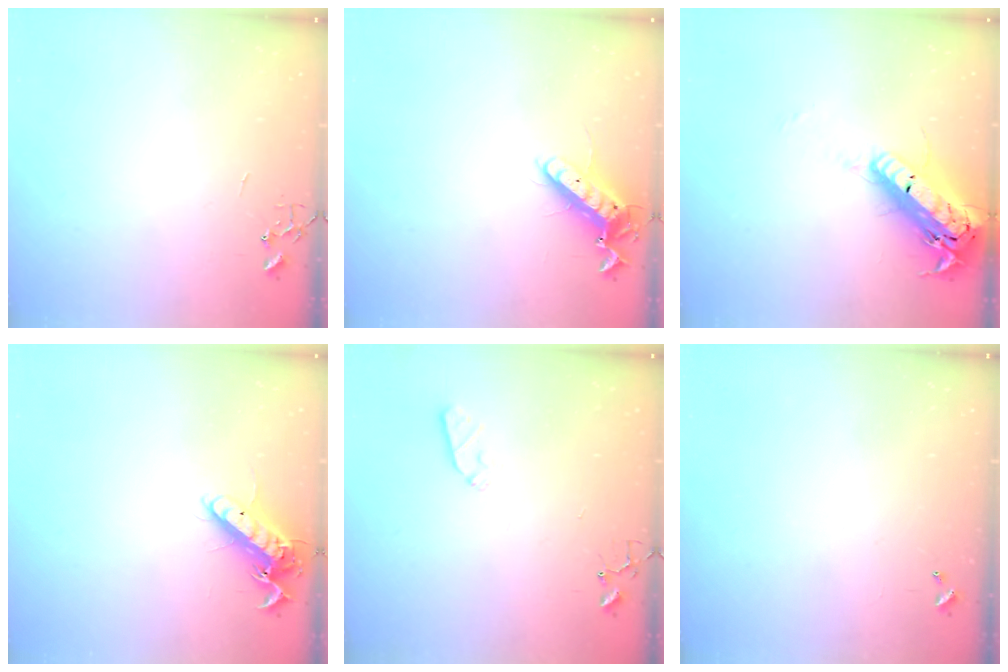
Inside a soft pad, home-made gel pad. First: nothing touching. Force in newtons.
{"total": 12.1, "press": 12.0, "slide": 1.8}
{"total": 21.3, "press": 20.9, "slide": 4.3}
{"total": 13.0, "press": 12.8, "slide": 2.2}
{"total": 5.4, "press": 5.3, "slide": 0.9}
{"total": 0.0}